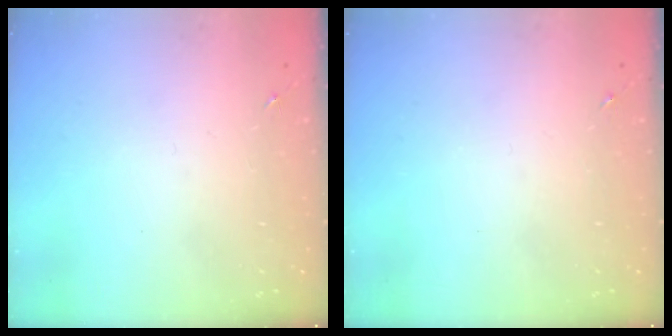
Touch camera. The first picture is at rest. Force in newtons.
{"total": 0.0}